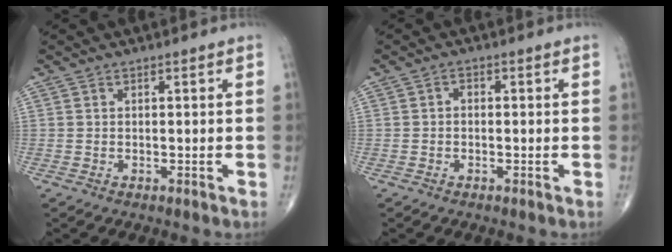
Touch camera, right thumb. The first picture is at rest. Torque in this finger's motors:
{"motor_torque": [-0.12, -0.15, 0.08, -0.16, 0.04]}